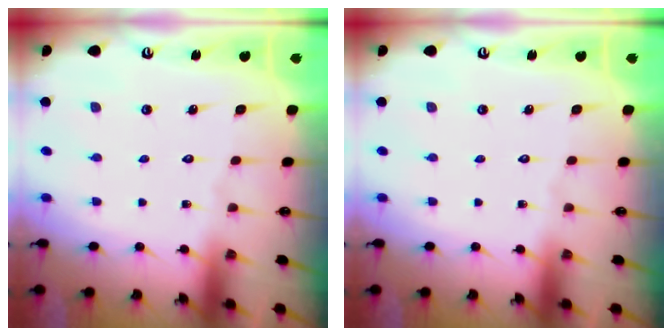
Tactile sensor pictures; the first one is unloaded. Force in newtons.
{"total": 0.0}